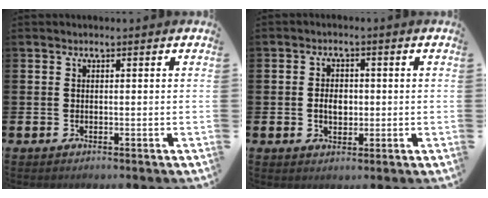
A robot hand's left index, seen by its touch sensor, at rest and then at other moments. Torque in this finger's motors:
{"motor_torque": [0.31, -0.05, 0.07, 0.09]}